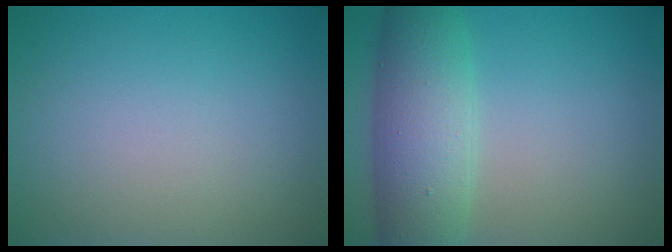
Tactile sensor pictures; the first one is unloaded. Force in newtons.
{"total": 7.2, "press": 7.2, "slide": 0.2}